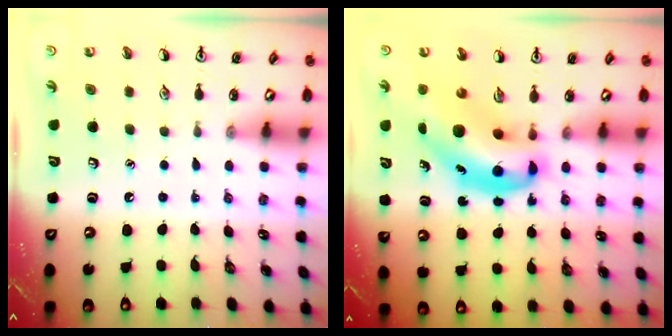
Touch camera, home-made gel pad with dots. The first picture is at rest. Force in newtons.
{"total": 10.1, "press": 9.7, "slide": 3.0}